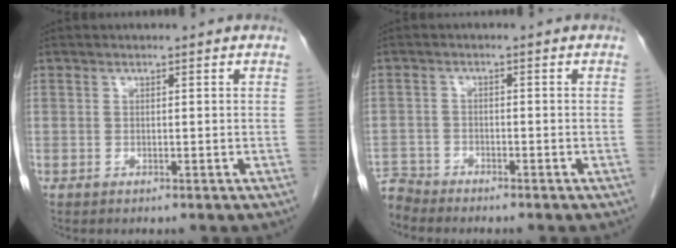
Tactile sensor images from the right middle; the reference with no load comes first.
{"total": 3.7, "force": [-3.7, 0.4, -0.7], "torque": [0.014, -0.012, -0.071]}